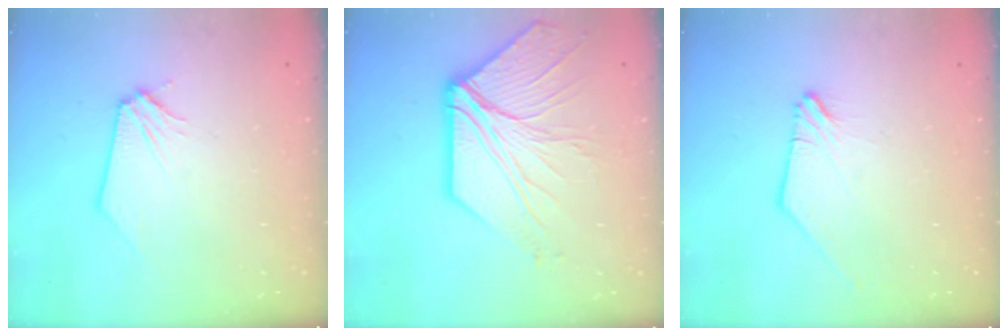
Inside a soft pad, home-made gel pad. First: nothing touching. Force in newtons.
{"total": 14.5, "press": 14.5, "slide": 0.7}
{"total": 0.0}